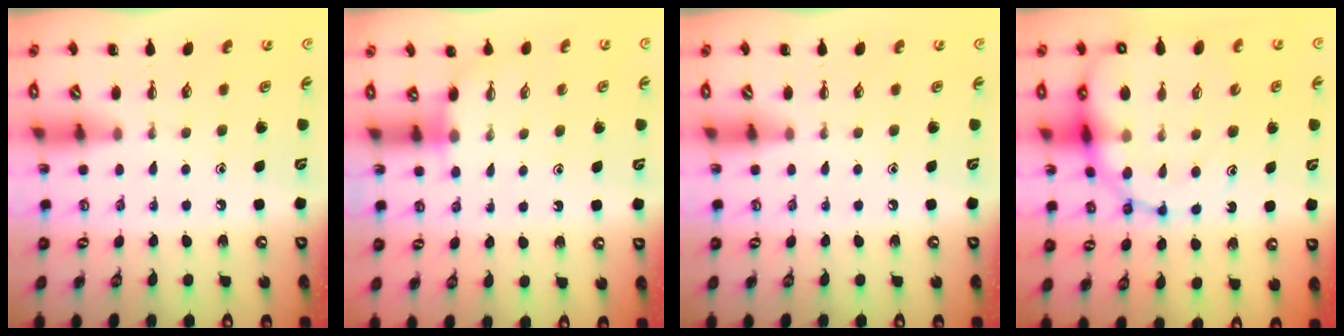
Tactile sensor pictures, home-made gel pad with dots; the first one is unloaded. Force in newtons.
{"total": 2.6, "press": 2.5, "slide": 0.9}
{"total": 0.0}
{"total": 19.7, "press": 19.2, "slide": 4.6}